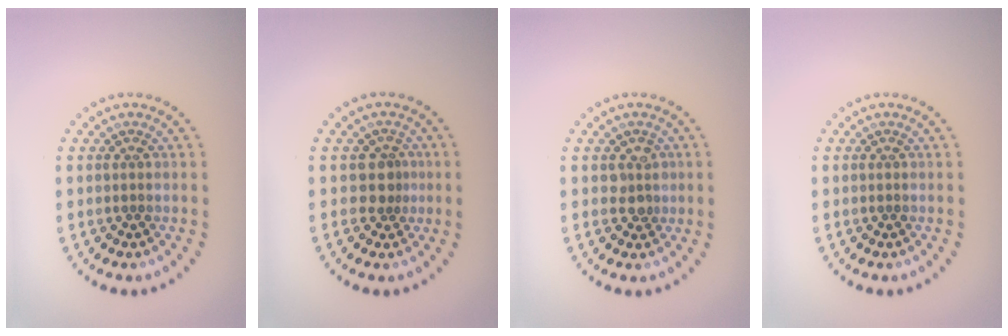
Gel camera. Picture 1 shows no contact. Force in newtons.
{"total": 1.9, "press": 1.5, "slide": 1.2}
{"total": 1.7, "press": 1.6, "slide": 0.6}
{"total": 0.0}